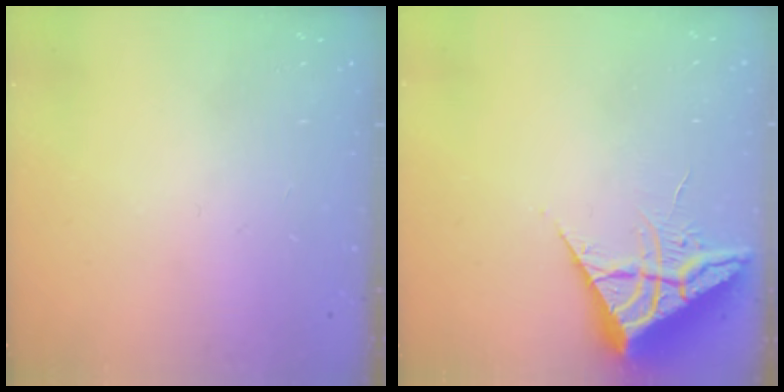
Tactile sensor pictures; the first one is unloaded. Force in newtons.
{"total": 7.1, "press": 7.1, "slide": 0.4}